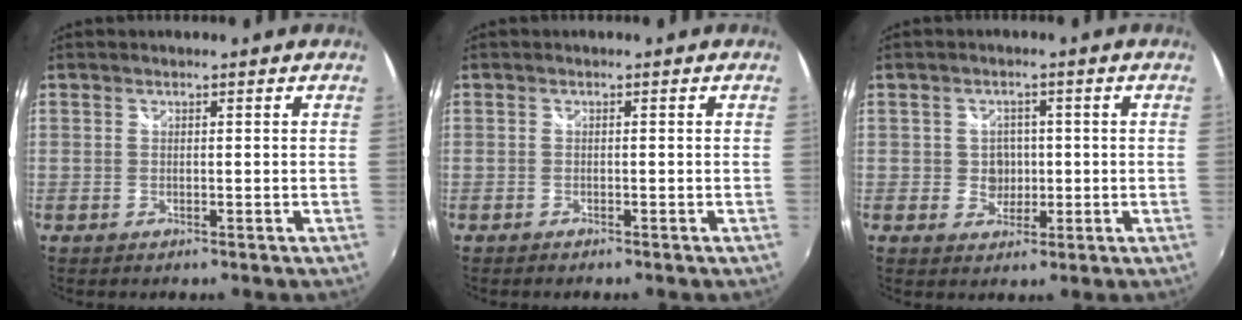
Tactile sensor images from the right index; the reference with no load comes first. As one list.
[{"total": 0.8, "force": [-0.8, 0.2, 0.1], "torque": [-0.004, -0.007, -0.014]}, {"total": 3.7, "force": [-0.2, 3.5, 1.1], "torque": [-0.019, 0.007, -0.001]}]